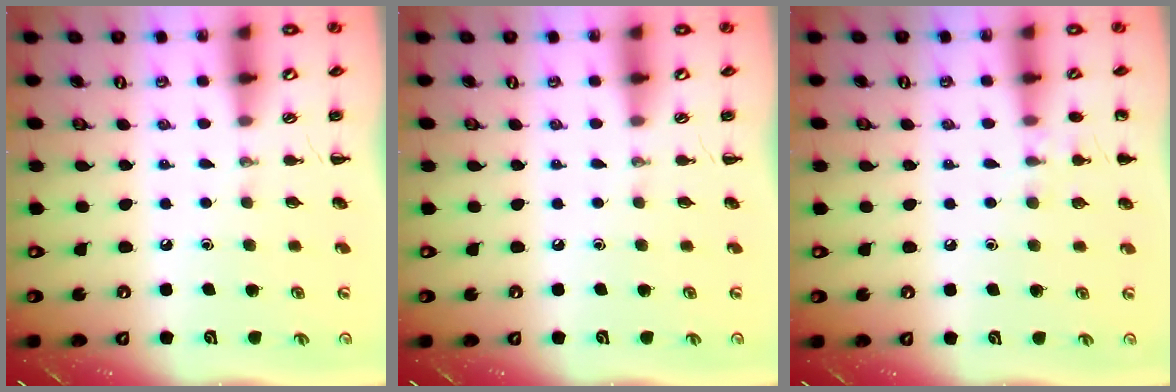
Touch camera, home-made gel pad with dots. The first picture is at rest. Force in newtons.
{"total": 0.0}
{"total": 7.2, "press": 6.8, "slide": 2.2}